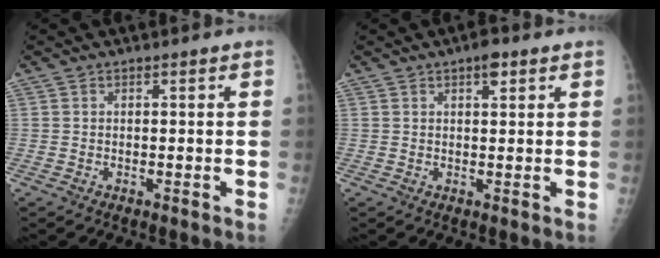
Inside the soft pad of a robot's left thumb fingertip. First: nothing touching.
{"total": 2.8, "force": [1.6, 1.1, 2.0], "torque": [-0.022, -0.005, 0.020]}